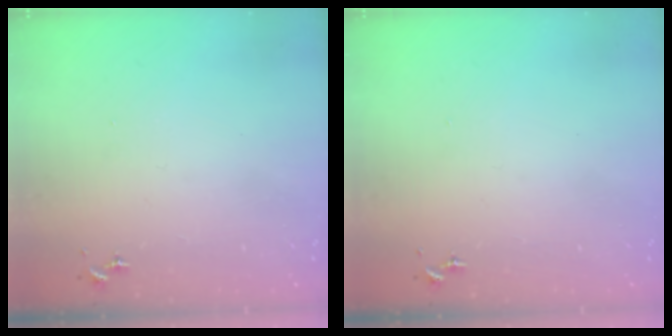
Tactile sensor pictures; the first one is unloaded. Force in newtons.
{"total": 0.0}